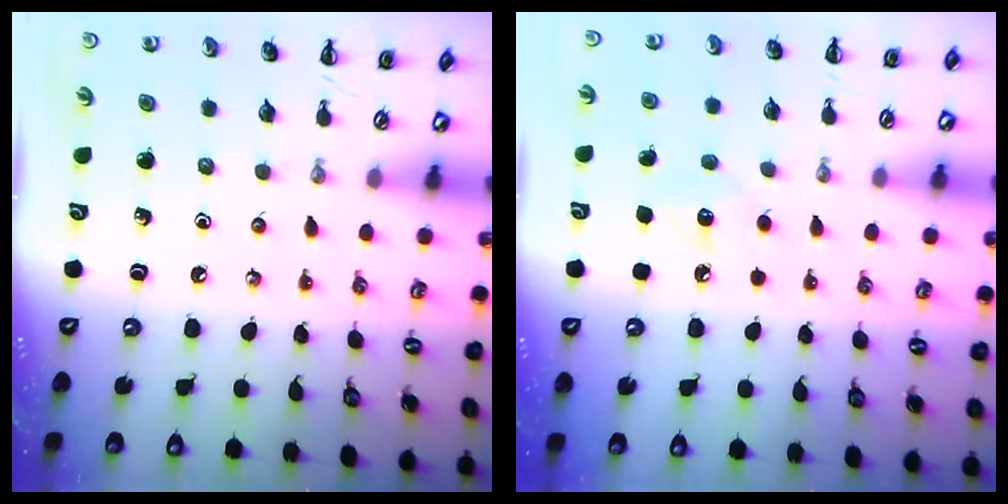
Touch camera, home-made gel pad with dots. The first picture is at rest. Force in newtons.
{"total": 6.7, "press": 6.5, "slide": 1.5}